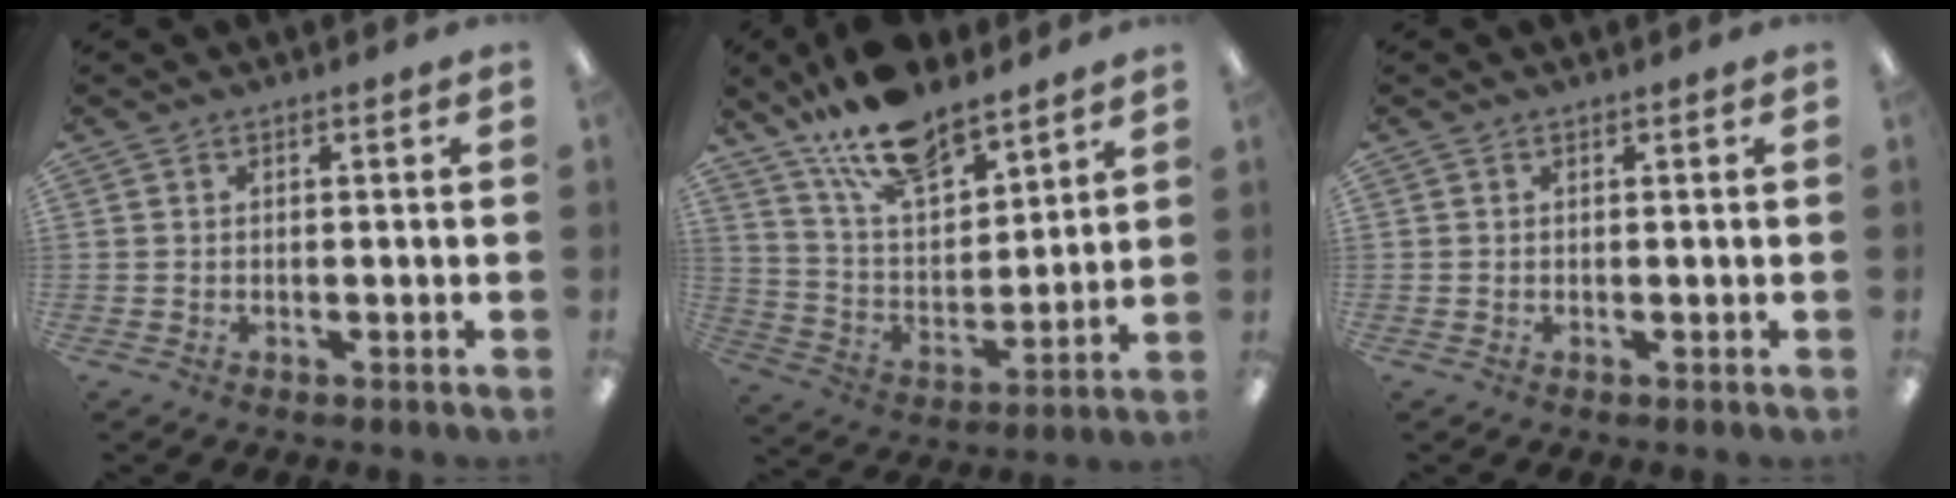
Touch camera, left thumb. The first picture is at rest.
{"total": 16.7, "force": [13.4, 6.4, 7.6], "torque": [-0.152, -0.073, 0.243]}
{"total": 0.0}